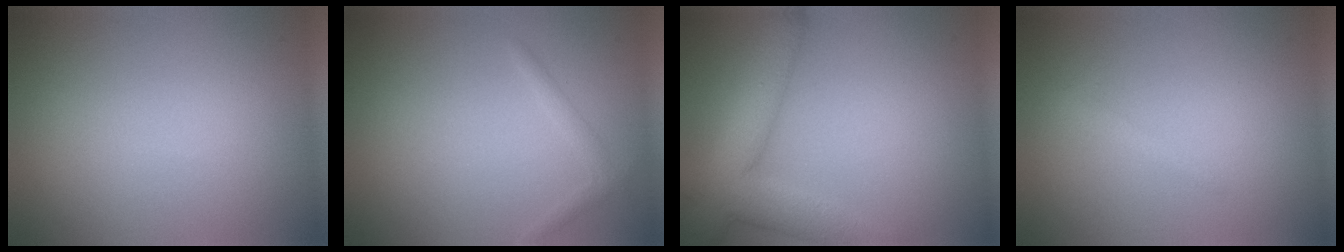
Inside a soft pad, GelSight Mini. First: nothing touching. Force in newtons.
{"total": 1.1, "press": 1.1, "slide": 0.0}
{"total": 6.9, "press": 6.8, "slide": 0.5}
{"total": 1.0, "press": 1.0, "slide": 0.1}